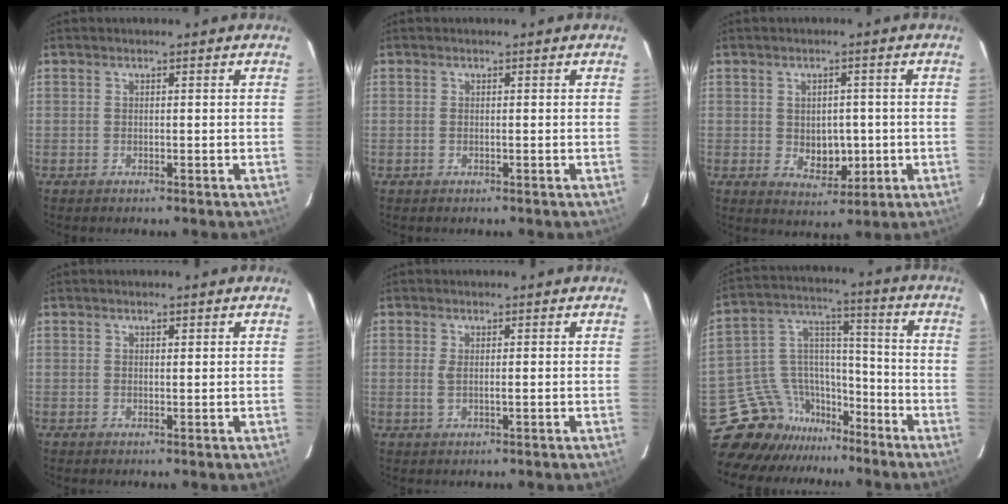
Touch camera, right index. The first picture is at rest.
{"total": 0.0}
{"total": 5.4, "force": [-0.5, 3.5, 4.1], "torque": [-0.052, -0.002, 0.005]}
{"total": 0.5, "force": [0.4, 0.1, 0.3], "torque": [-0.007, 0.000, 0.006]}
{"total": 1.7, "force": [0.1, 0.3, 1.7], "torque": [-0.040, -0.004, 0.005]}
{"total": 13.4, "force": [-10.7, 7.9, 1.0], "torque": [-0.022, 0.095, -0.183]}